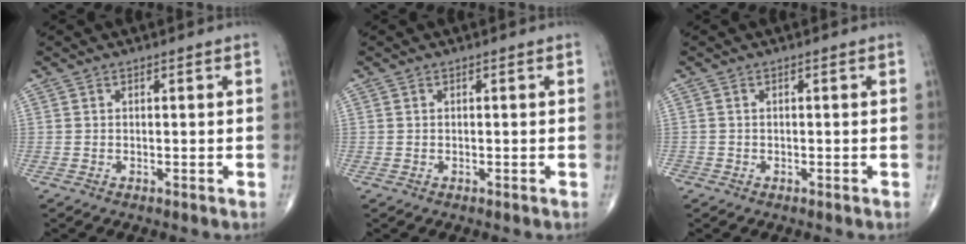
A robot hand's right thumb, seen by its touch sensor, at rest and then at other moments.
{"total": 0.0}
{"total": 0.7, "force": [-0.4, 0.6, 0.0], "torque": [0.000, 0.003, -0.009]}